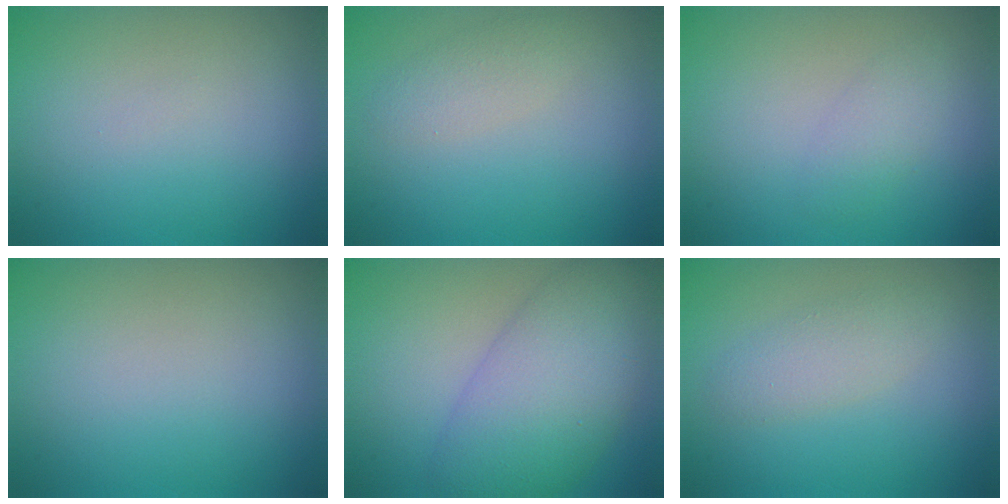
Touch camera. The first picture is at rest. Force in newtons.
{"total": 1.6, "press": 1.6, "slide": 0.1}
{"total": 1.6, "press": 1.6, "slide": 0.1}
{"total": 0.0}
{"total": 8.2, "press": 8.2, "slide": 0.2}
{"total": 2.1, "press": 2.1, "slide": 0.1}